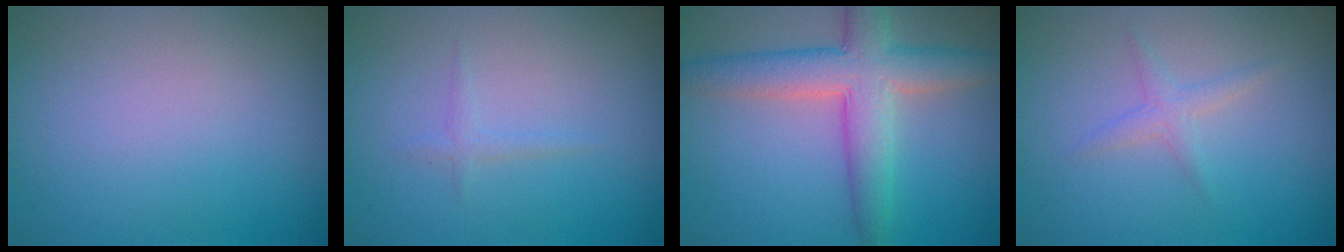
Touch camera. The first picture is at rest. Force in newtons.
{"total": 0.7, "press": 0.7, "slide": 0.0}
{"total": 6.2, "press": 6.2, "slide": 0.2}
{"total": 1.2, "press": 1.2, "slide": 0.0}